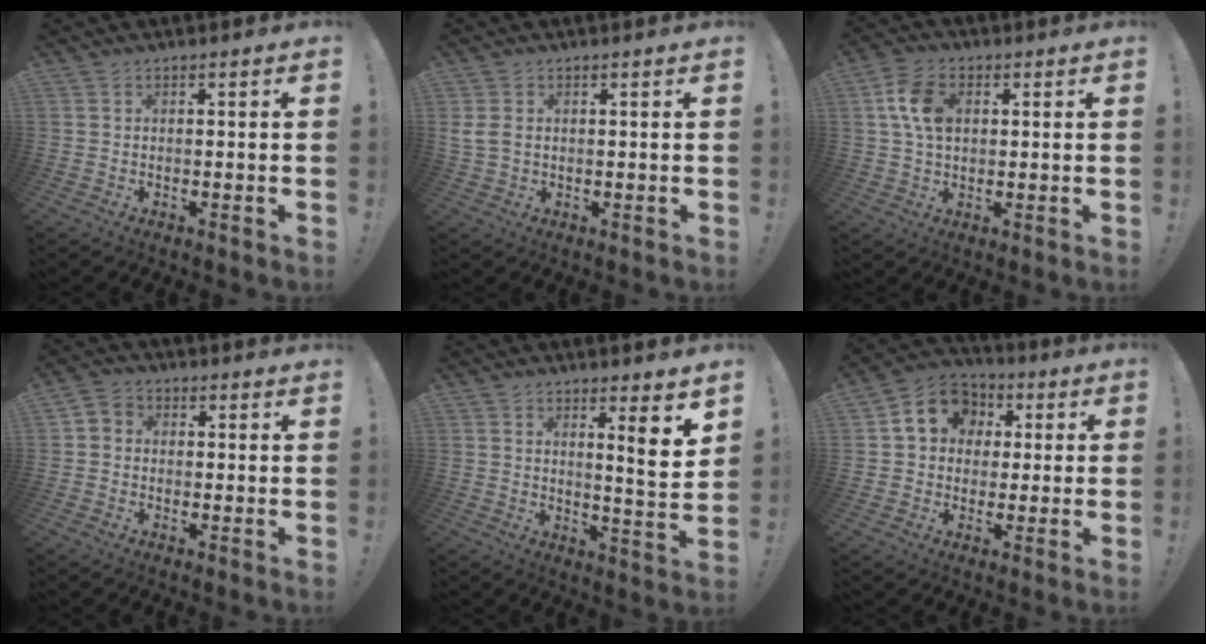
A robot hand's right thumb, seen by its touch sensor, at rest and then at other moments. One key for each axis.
{"total": 3.4, "fx": 0.8, "fy": 2.4, "fz": 2.3, "tx": -0.047, "ty": 0.002, "tz": 0.017}
{"total": 9.8, "fx": 2.0, "fy": 6.6, "fz": 7.0, "tx": -0.129, "ty": 0.009, "tz": 0.039}
{"total": 3.5, "fx": 0.1, "fy": 3.1, "fz": 1.5, "tx": -0.025, "ty": 0.006, "tz": 0.005}
{"total": 7.7, "fx": 3.9, "fy": -0.1, "fz": 6.7, "tx": -0.075, "ty": -0.043, "tz": 0.052}
{"total": 11.7, "fx": 2.8, "fy": 10.0, "fz": 5.4, "tx": -0.072, "ty": 0.001, "tz": 0.059}